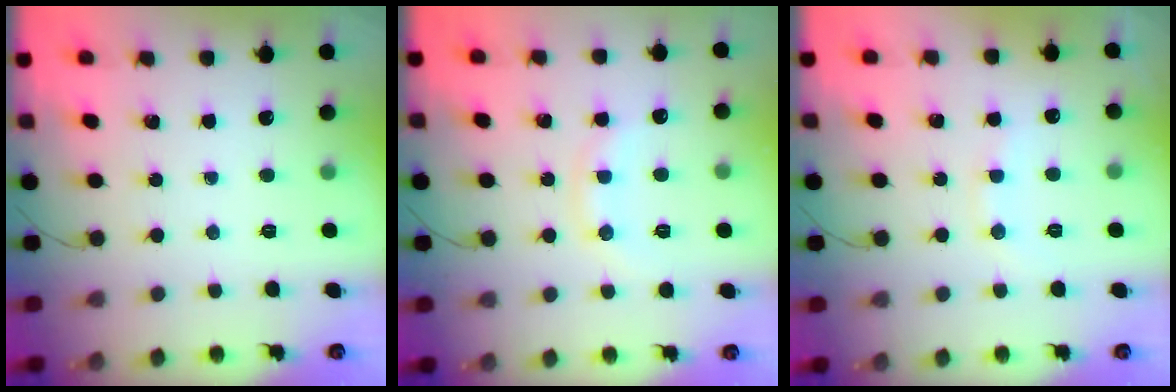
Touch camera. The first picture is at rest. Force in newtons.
{"total": 8.1, "press": 8.0, "slide": 1.1}
{"total": 7.7, "press": 7.6, "slide": 1.4}